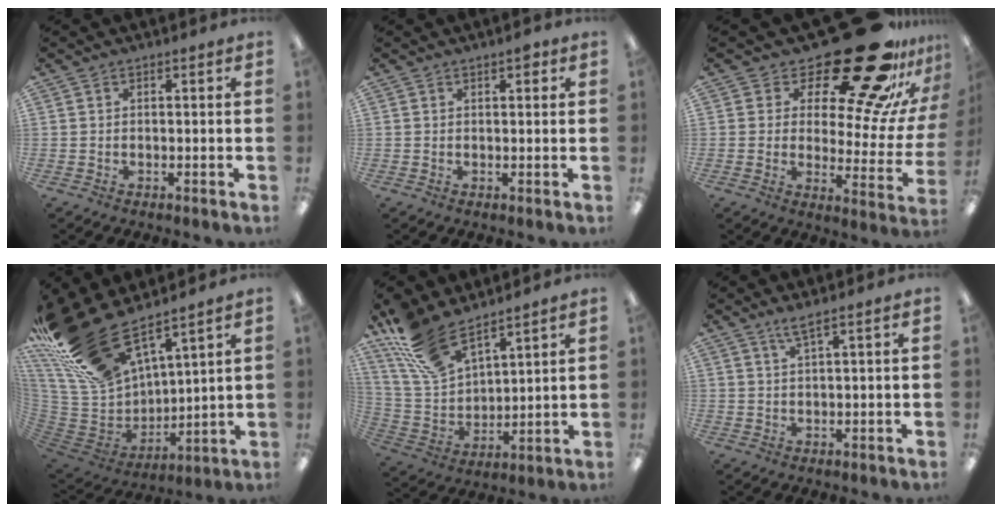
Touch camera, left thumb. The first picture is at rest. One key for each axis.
{"total": 2.0, "fx": 1.1, "fy": 1.0, "fz": 1.3, "tx": -0.011, "ty": -0.004, "tz": 0.016}
{"total": 25.8, "fx": 18.6, "fy": 8.5, "fz": 15.7, "tx": -0.198, "ty": -0.147, "tz": 0.308}
{"total": 25.0, "fx": 18.8, "fy": 10.0, "fz": 13.1, "tx": -0.266, "ty": -0.111, "tz": 0.340}
{"total": 15.5, "fx": 12.1, "fy": 6.5, "fz": 7.2, "tx": -0.180, "ty": -0.055, "tz": 0.228}
{"total": 2.8, "fx": 2.1, "fy": -0.1, "fz": 1.8, "tx": -0.042, "ty": 0.000, "tz": 0.037}